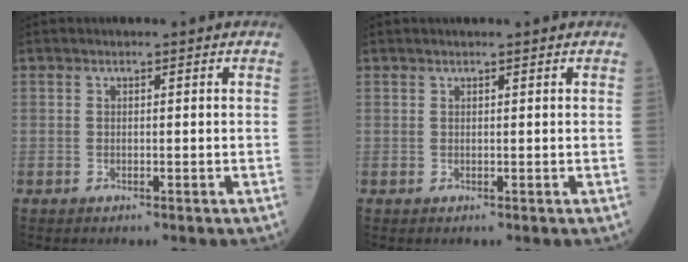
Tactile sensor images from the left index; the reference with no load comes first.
{"total": 1.3, "force": [1.2, -0.1, 0.6], "torque": [-0.008, 0.012, 0.021]}